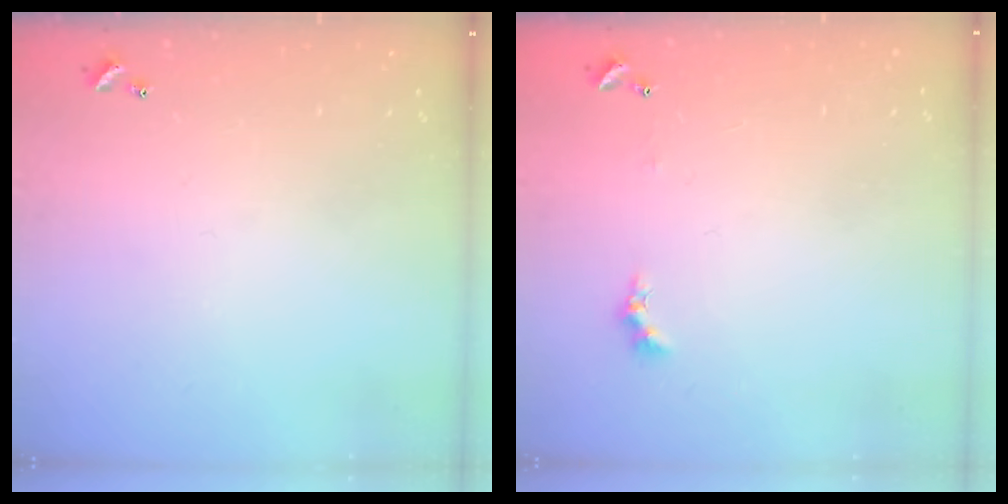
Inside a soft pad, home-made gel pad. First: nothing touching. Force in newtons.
{"total": 0.6, "press": 0.4, "slide": 0.5}